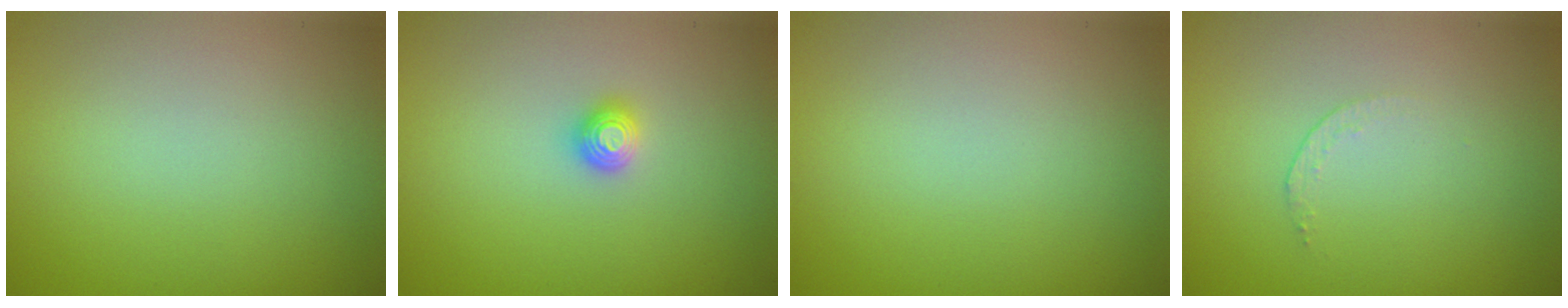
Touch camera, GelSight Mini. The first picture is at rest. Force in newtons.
{"total": 1.2, "press": 1.1, "slide": 0.3}
{"total": 0.0}
{"total": 0.7, "press": 0.4, "slide": 0.6}